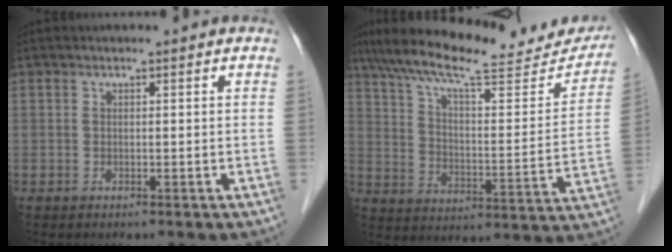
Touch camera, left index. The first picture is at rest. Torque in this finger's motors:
{"motor_torque": [0.92, -1.22, 0.32, 0.07]}